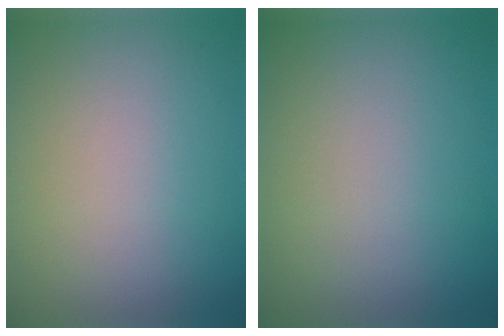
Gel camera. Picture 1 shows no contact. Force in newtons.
{"total": 0.0}